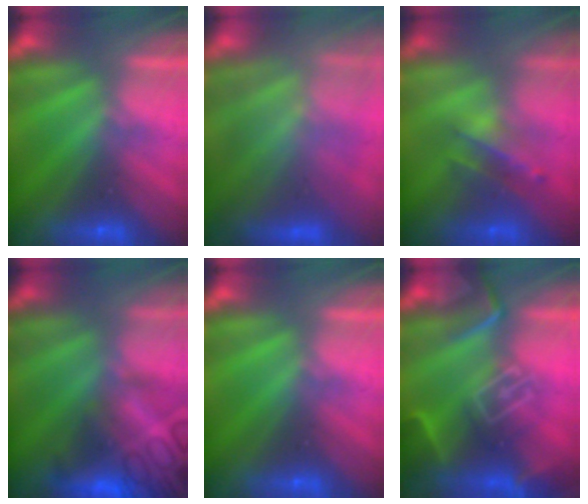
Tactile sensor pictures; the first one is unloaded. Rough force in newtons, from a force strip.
{"total": 9.5}
{"total": 2.4}
{"total": 7.5}
{"total": 0.0}
{"total": 7.3}